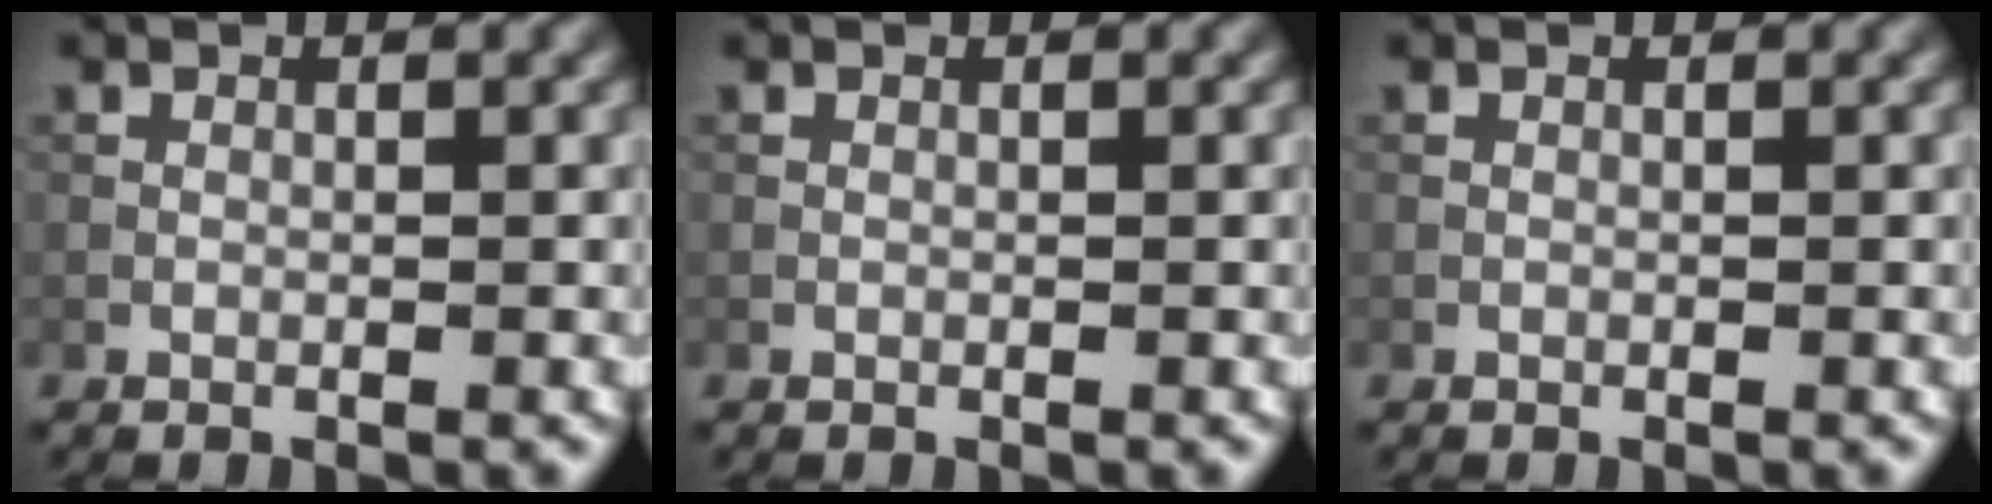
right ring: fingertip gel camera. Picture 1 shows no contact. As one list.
[{"total": 0.0}, {"total": 0.0}]